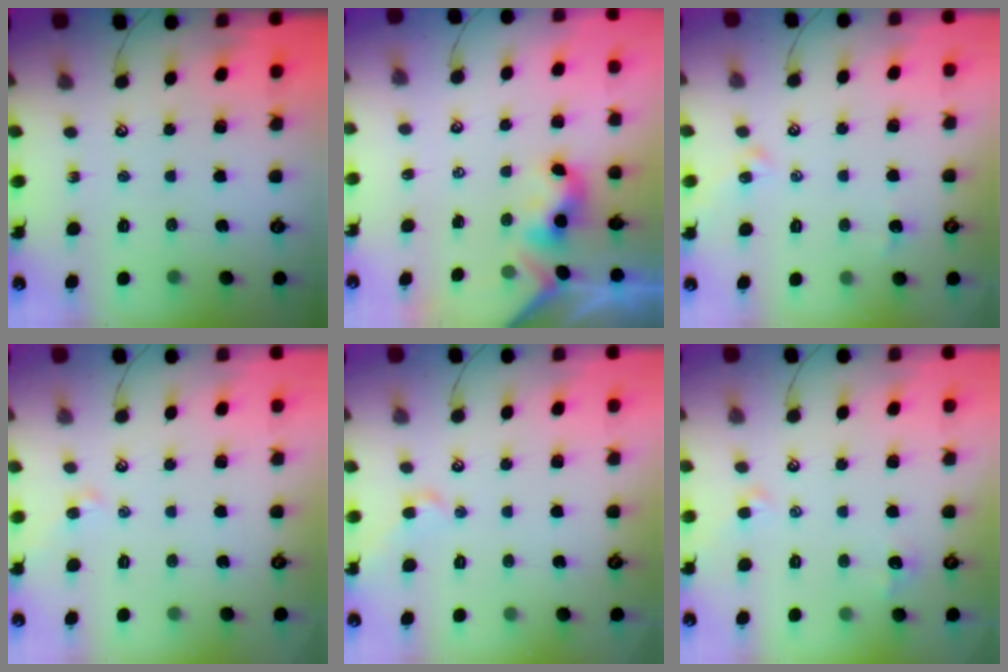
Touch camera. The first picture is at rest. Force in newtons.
{"total": 2.4, "press": 2.4, "slide": 0.2}
{"total": 2.3, "press": 2.2, "slide": 0.6}
{"total": 0.6, "press": 0.5, "slide": 0.4}
{"total": 1.2, "press": 1.2, "slide": 0.1}
{"total": 2.9, "press": 2.8, "slide": 0.8}